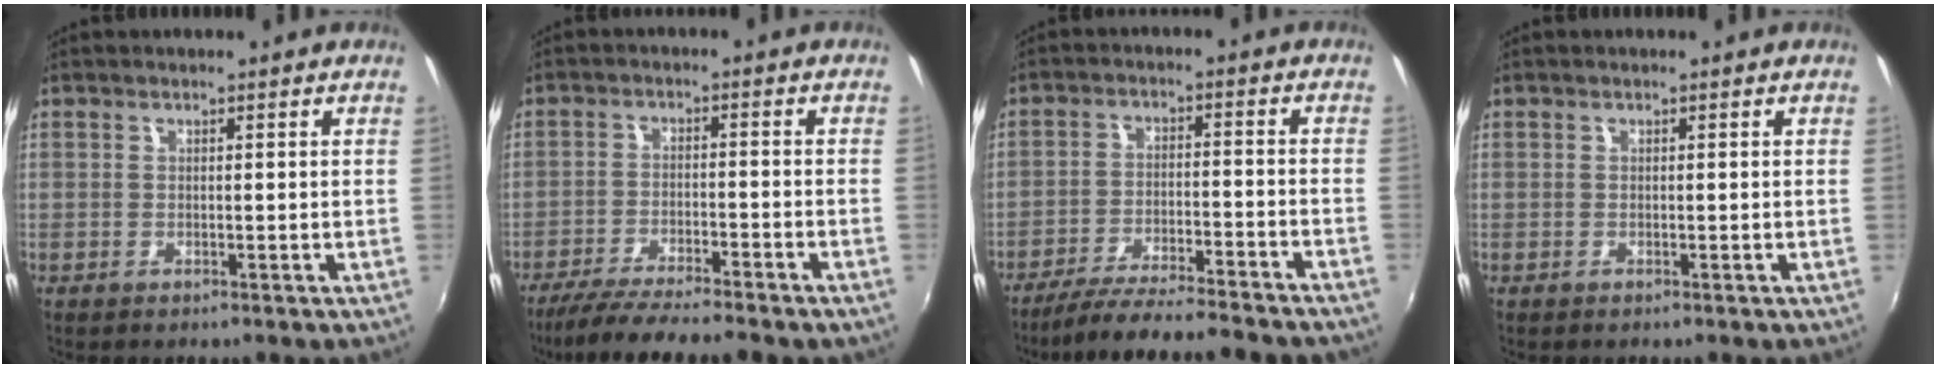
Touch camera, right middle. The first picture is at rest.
{"total": 10.6, "force": [-9.3, -0.1, 5.1], "torque": [-0.109, -0.018, -0.152]}
{"total": 15.9, "force": [-14.2, 0.5, 7.1], "torque": [-0.138, -0.026, -0.217]}
{"total": 0.0}